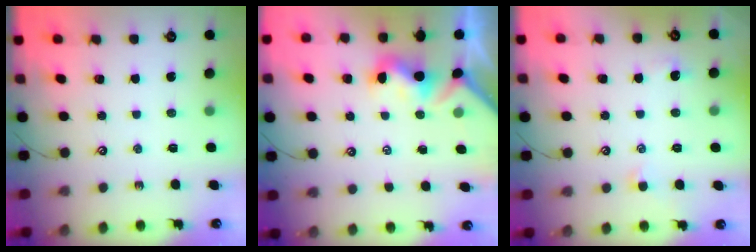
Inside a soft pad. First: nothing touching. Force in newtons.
{"total": 1.0, "press": 0.7, "slide": 0.6}
{"total": 0.7, "press": 0.3, "slide": 0.6}